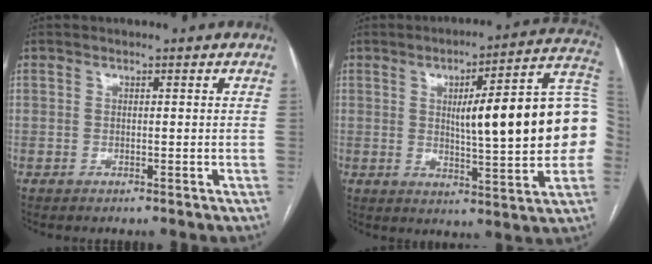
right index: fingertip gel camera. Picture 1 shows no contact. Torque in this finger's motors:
{"motor_torque": [1.51, 0.62, 1.05, 0.20]}